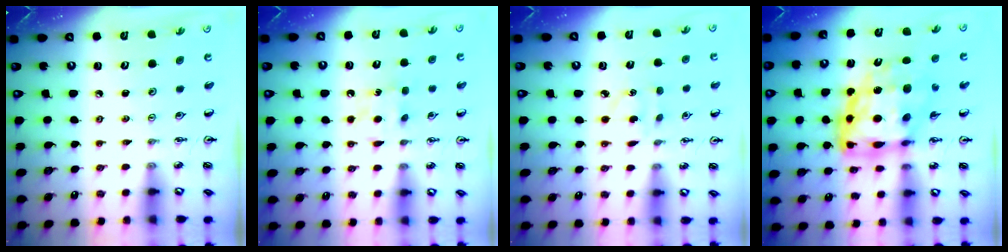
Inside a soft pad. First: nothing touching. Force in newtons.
{"total": 6.1, "press": 6.1, "slide": 0.9}
{"total": 3.9, "press": 3.9, "slide": 0.5}
{"total": 15.8, "press": 15.8, "slide": 1.4}